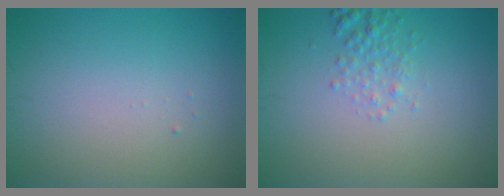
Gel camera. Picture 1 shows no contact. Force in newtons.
{"total": 1.7, "press": 1.7, "slide": 0.1}